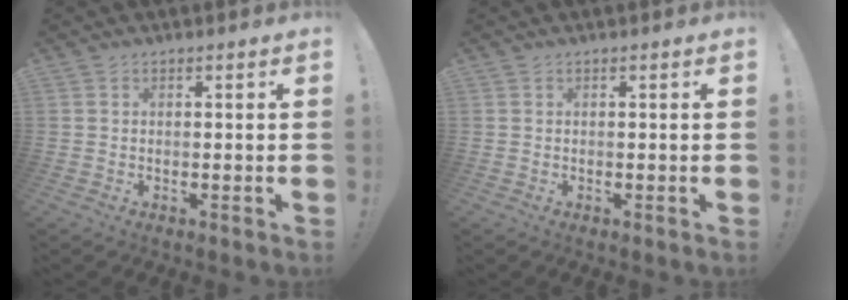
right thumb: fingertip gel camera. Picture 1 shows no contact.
{"total": 0.0}